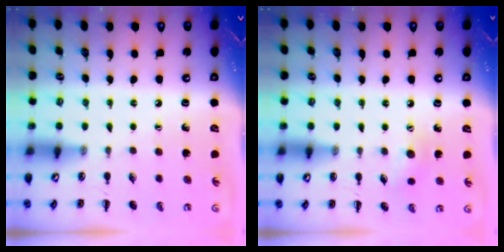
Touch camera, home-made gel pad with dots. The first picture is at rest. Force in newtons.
{"total": 7.2, "press": 7.1, "slide": 1.3}